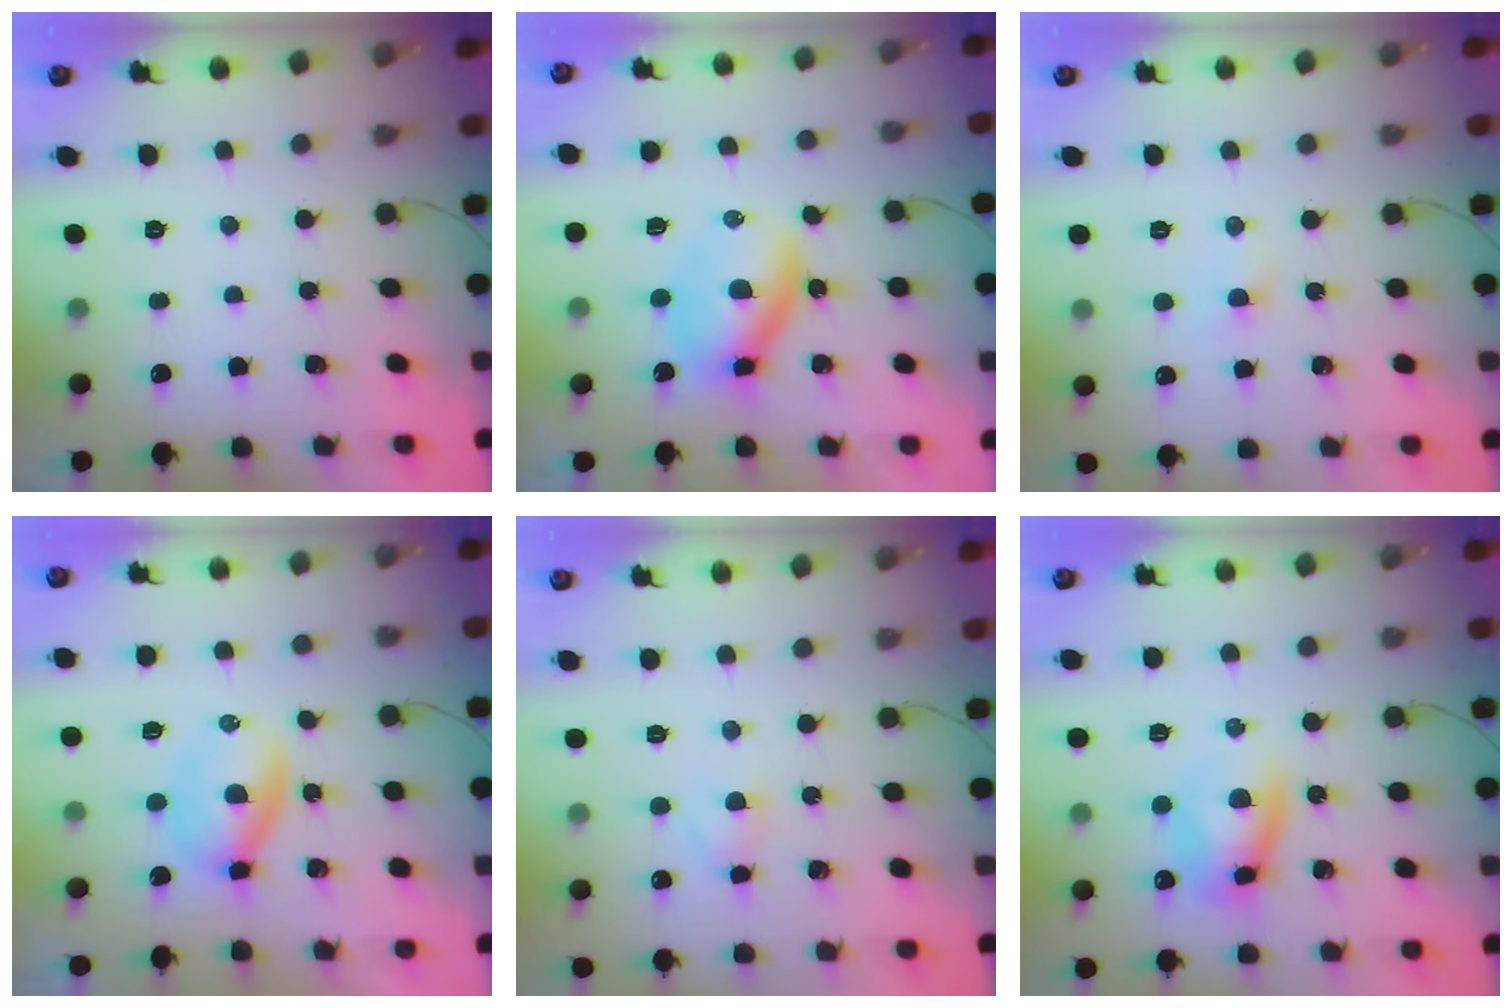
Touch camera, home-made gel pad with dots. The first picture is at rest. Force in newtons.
{"total": 5.8, "press": 5.8, "slide": 0.6}
{"total": 1.9, "press": 1.7, "slide": 0.9}
{"total": 3.7, "press": 3.6, "slide": 1.0}
{"total": 2.8, "press": 2.6, "slide": 1.1}
{"total": 10.1, "press": 9.9, "slide": 1.8}